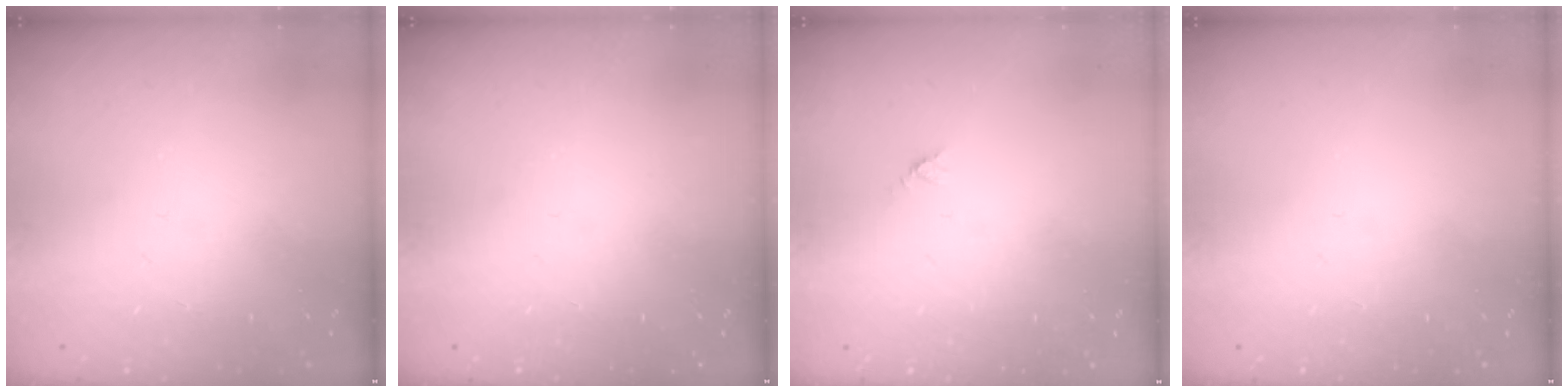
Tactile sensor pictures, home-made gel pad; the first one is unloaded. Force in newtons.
{"total": 0.0}
{"total": 2.9, "press": 2.9, "slide": 0.3}
{"total": 0.0}